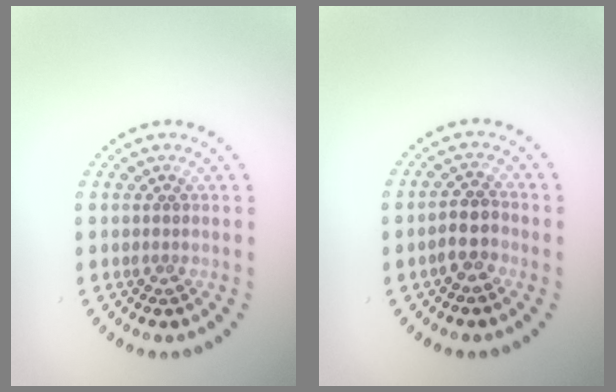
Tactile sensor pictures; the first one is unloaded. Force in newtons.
{"total": 2.3, "press": 2.0, "slide": 1.0}